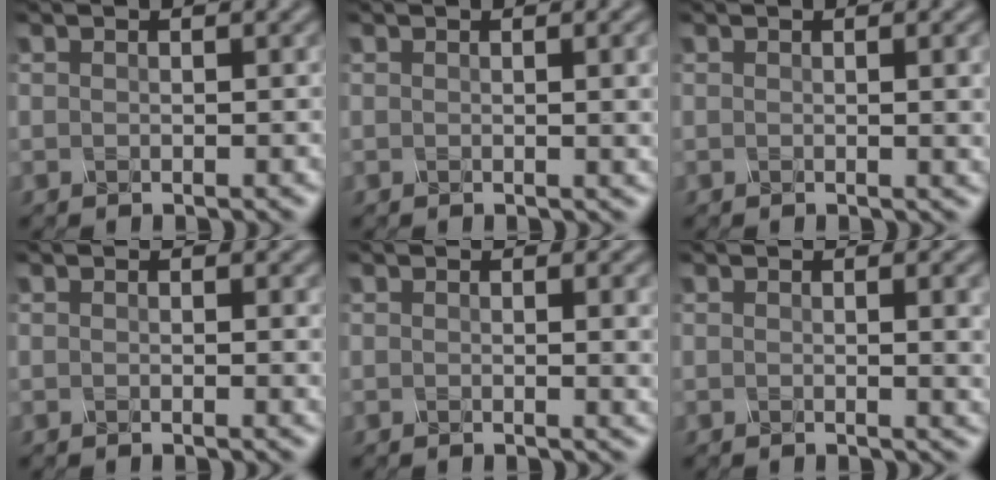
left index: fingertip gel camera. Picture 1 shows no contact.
{"total": 3.3, "force": [0.3, 1.1, 3.1], "torque": [-0.026, 0.005, 0.001]}
{"total": 3.0, "force": [0.3, 0.9, 2.9], "torque": [-0.025, 0.003, 0.000]}
{"total": 0.6, "force": [0.1, 0.1, 0.6], "torque": [-0.005, -0.002, 0.000]}
{"total": 2.4, "force": [0.3, 0.8, 2.2], "torque": [-0.017, -0.001, 0.000]}
{"total": 3.2, "force": [0.5, 1.0, 3.0], "torque": [-0.023, 0.002, 0.003]}